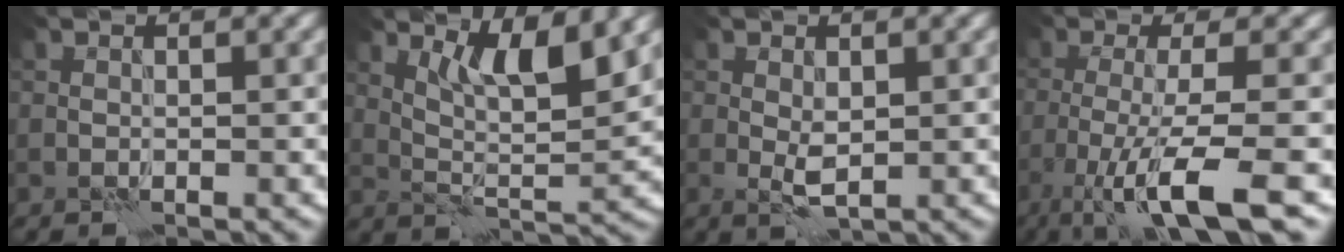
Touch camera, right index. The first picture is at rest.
{"total": 5.8, "force": [3.0, 1.5, 4.7], "torque": [-0.086, -0.009, 0.059]}
{"total": 2.0, "force": [0.1, 0.9, 1.8], "torque": [-0.036, -0.003, 0.002]}
{"total": 8.2, "force": [-4.3, 1.6, 6.8], "torque": [-0.105, -0.003, -0.087]}